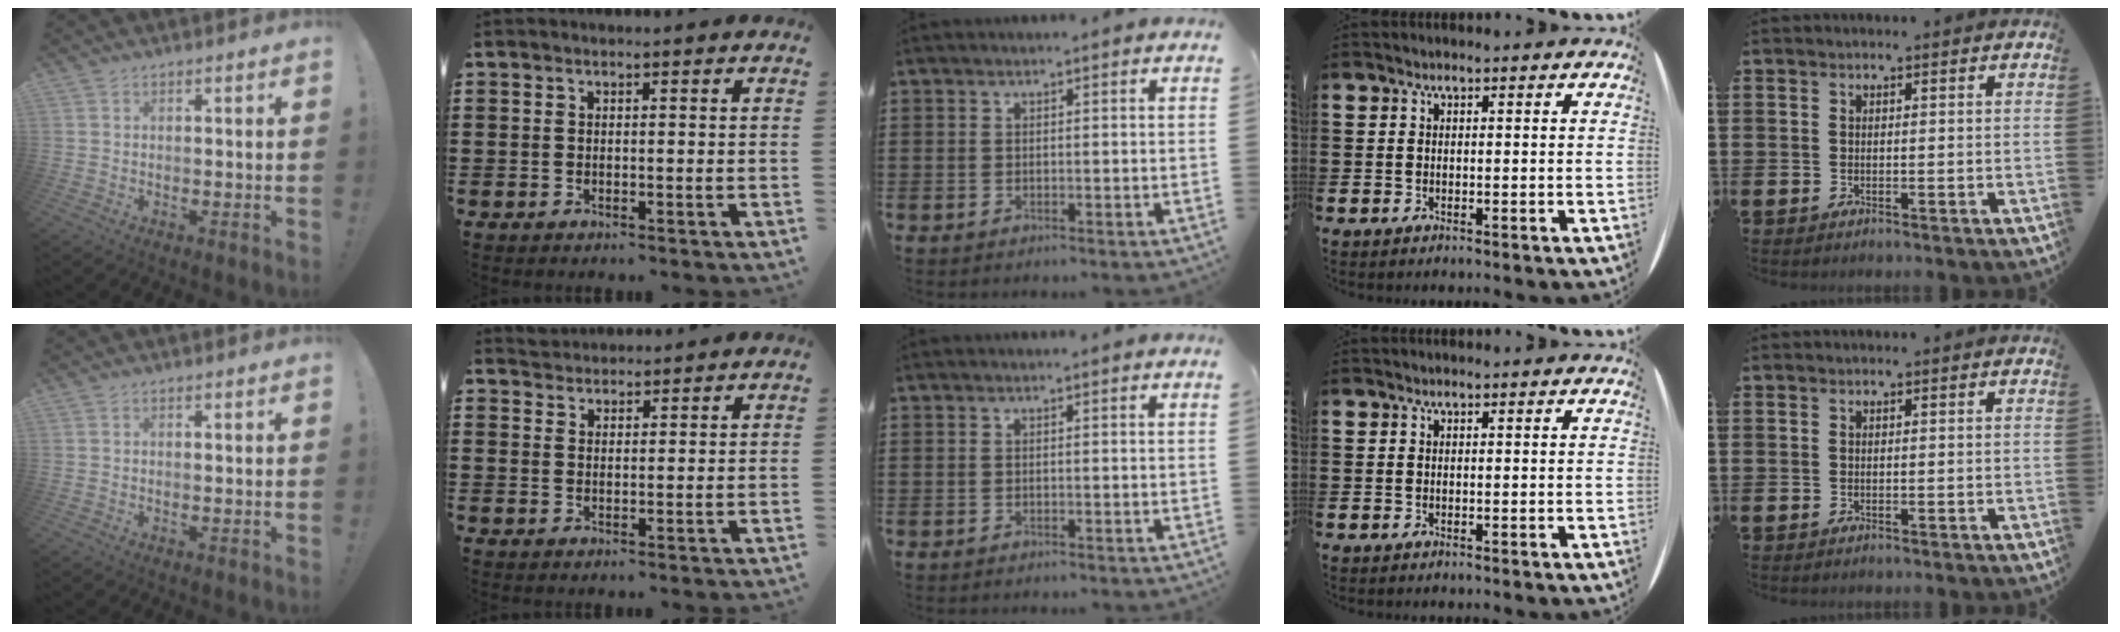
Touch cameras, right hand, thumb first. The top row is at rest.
{"index": {"total": 1.9, "force": [1.8, 0.3, -0.6], "torque": [0.006, 0.004, 0.038]}}